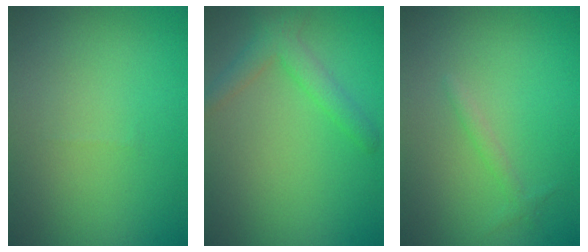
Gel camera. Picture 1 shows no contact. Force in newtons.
{"total": 2.5, "press": 2.5, "slide": 0.3}
{"total": 1.0, "press": 1.0, "slide": 0.0}